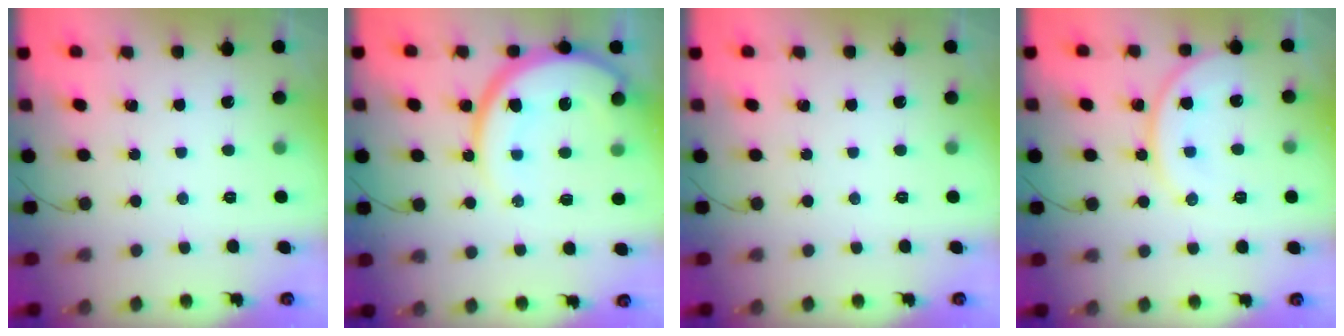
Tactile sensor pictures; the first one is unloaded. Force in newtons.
{"total": 14.3, "press": 14.2, "slide": 1.5}
{"total": 0.0}
{"total": 11.4, "press": 11.4, "slide": 0.7}